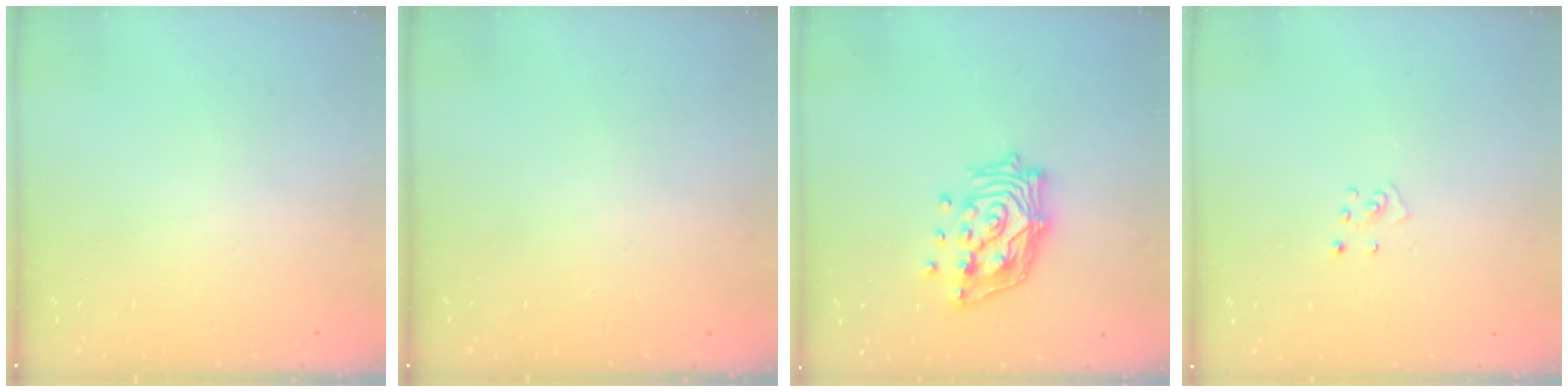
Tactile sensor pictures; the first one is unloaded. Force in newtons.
{"total": 0.0}
{"total": 18.2, "press": 18.0, "slide": 2.7}
{"total": 3.9, "press": 3.9, "slide": 0.3}